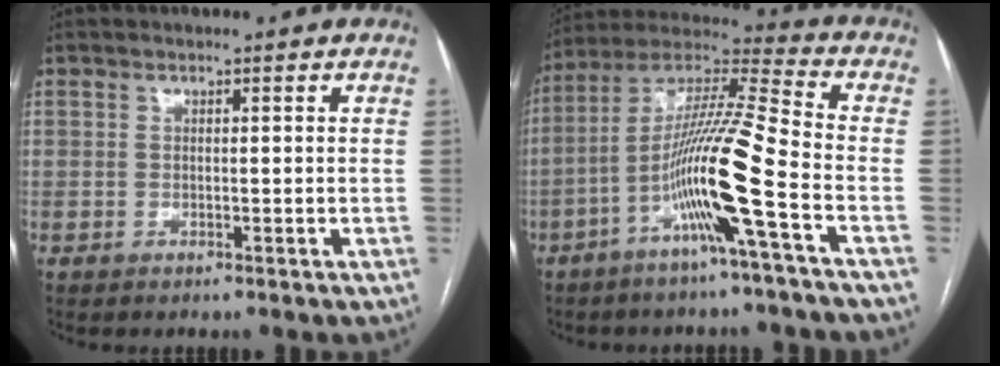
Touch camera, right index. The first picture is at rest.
{"total": 15.0, "force": [-5.5, -1.1, 14.0], "torque": [-0.266, 0.003, -0.110]}